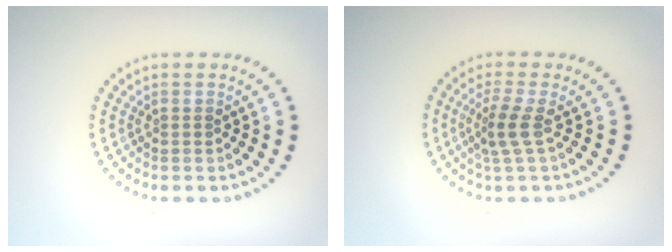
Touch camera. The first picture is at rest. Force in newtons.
{"total": 2.2, "press": 1.7, "slide": 1.4}